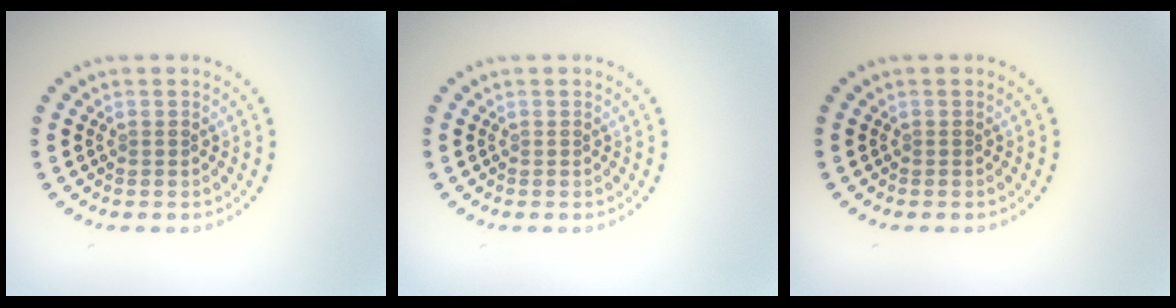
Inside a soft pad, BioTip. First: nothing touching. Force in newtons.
{"total": 0.0}
{"total": 0.0}